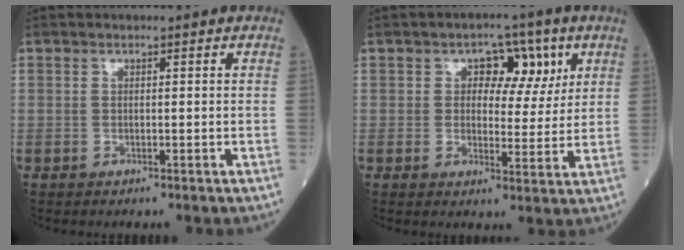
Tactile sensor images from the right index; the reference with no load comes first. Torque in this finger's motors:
{"motor_torque": [0.13, 0.12, 0.06, 0.01]}